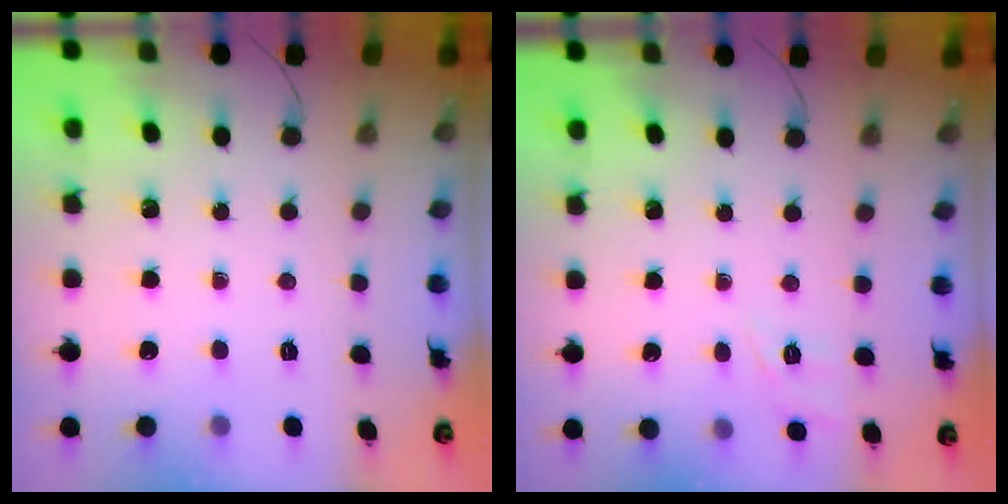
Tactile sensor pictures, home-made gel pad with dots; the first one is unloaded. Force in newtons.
{"total": 3.0, "press": 2.4, "slide": 1.7}